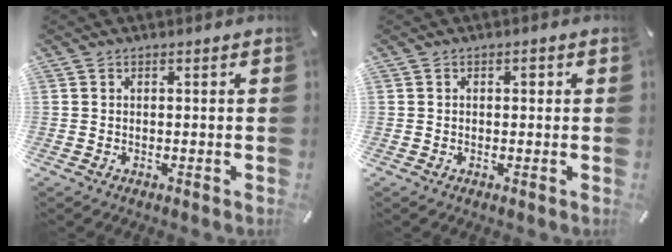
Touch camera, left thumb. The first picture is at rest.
{"total": 1.3, "force": [0.2, 0.9, 0.9], "torque": [-0.010, 0.004, -0.001]}